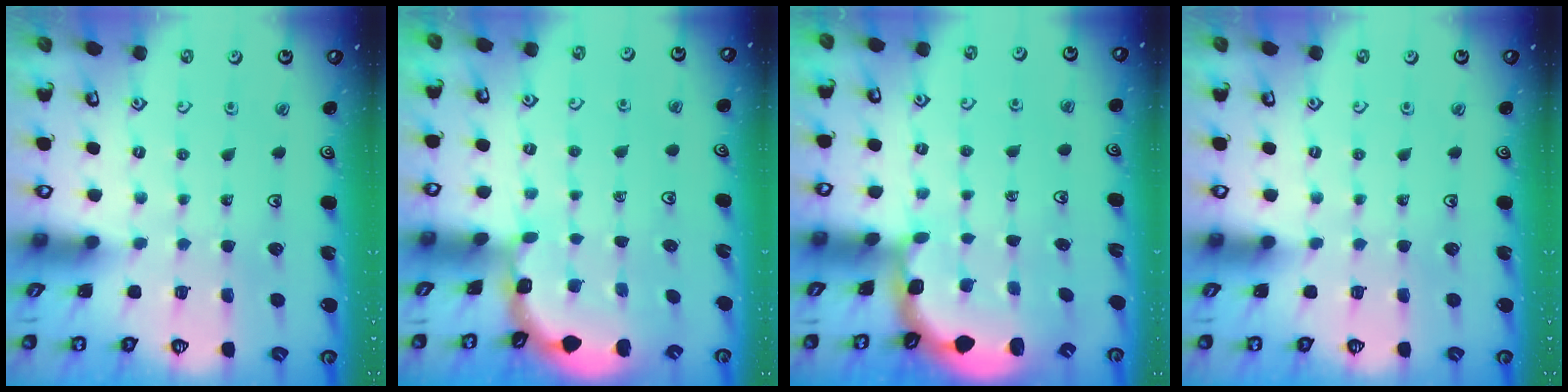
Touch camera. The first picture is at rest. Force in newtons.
{"total": 2.1, "press": 2.1, "slide": 0.2}
{"total": 2.1, "press": 2.0, "slide": 0.6}
{"total": 0.0}